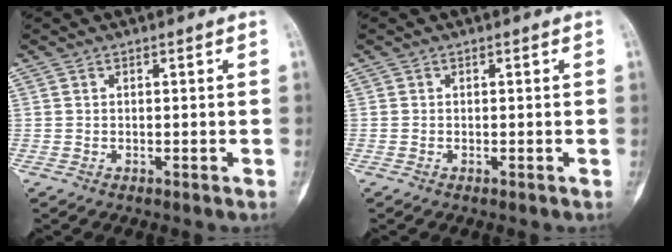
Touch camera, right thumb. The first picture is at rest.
{"total": 0.0}